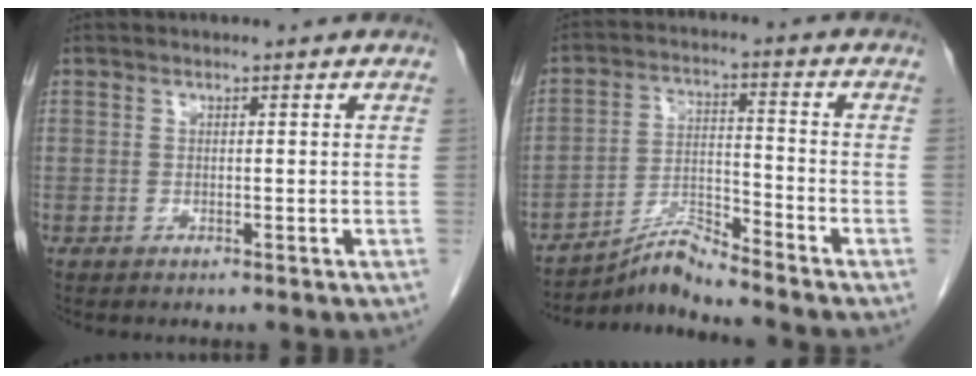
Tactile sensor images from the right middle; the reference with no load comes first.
{"total": 6.3, "force": [-6.1, -1.3, 1.2], "torque": [-0.033, -0.002, -0.110]}